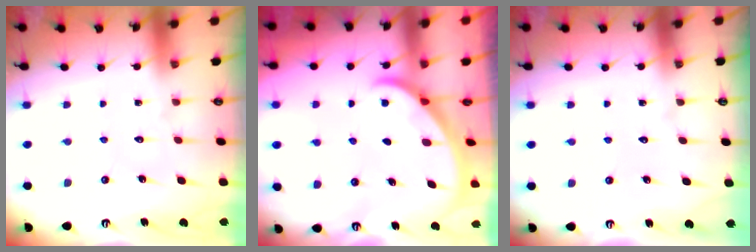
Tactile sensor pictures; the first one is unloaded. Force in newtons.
{"total": 2.1, "press": 2.1, "slide": 0.1}
{"total": 0.0}